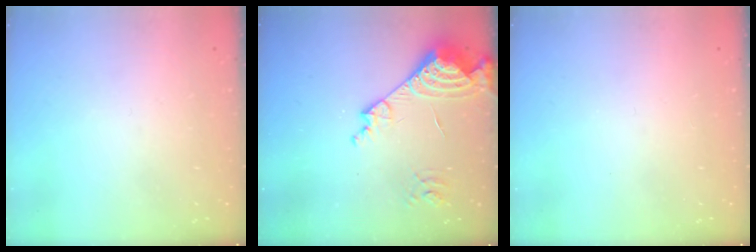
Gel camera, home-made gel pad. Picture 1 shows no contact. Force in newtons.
{"total": 14.8, "press": 14.8, "slide": 1.6}
{"total": 0.0}